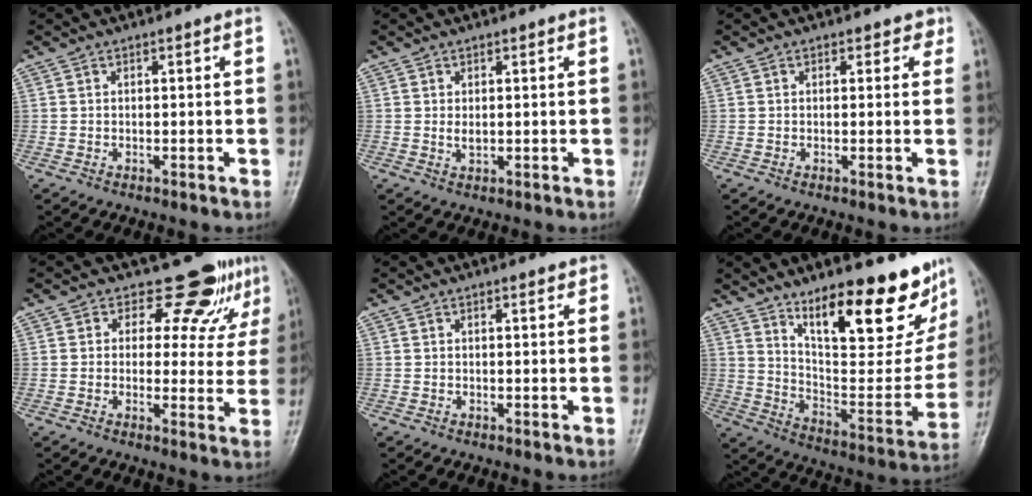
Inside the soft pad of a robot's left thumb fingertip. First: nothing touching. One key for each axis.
{"total": 1.7, "fx": 0.4, "fy": 1.1, "fz": 1.2, "tx": -0.018, "ty": -0.005, "tz": 0.009}
{"total": 2.0, "fx": 1.1, "fy": 1.5, "fz": 0.6, "tx": 0.018, "ty": -0.002, "tz": 0.006}
{"total": 9.4, "fx": 6.8, "fy": 5.2, "fz": 3.9, "tx": -0.006, "ty": -0.043, "tz": 0.078}
{"total": 1.1, "fx": 0.7, "fy": 0.5, "fz": 0.7, "tx": -0.005, "ty": -0.001, "tz": 0.005}
{"total": 25.2, "fx": 16.7, "fy": 8.5, "fz": 16.9, "tx": -0.189, "ty": -0.095, "tz": 0.261}